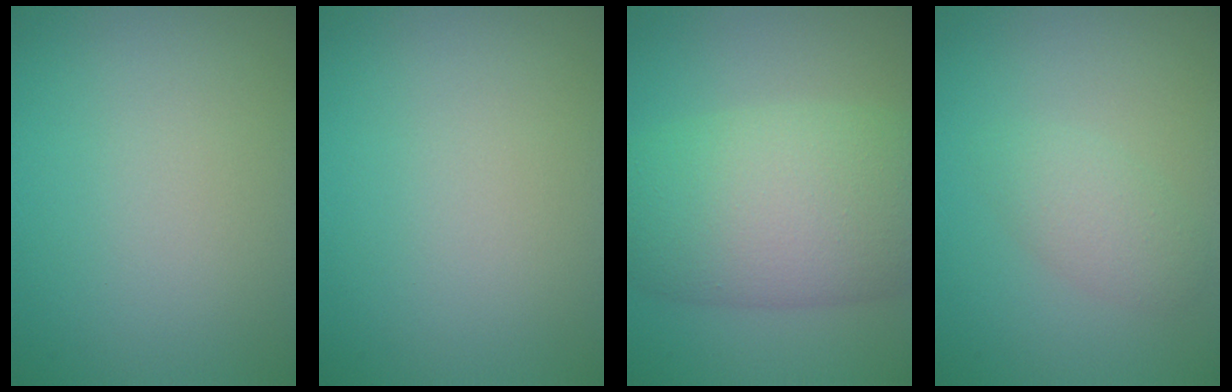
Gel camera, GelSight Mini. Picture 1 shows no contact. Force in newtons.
{"total": 0.0}
{"total": 9.8, "press": 9.8, "slide": 0.6}
{"total": 2.1, "press": 2.1, "slide": 0.1}